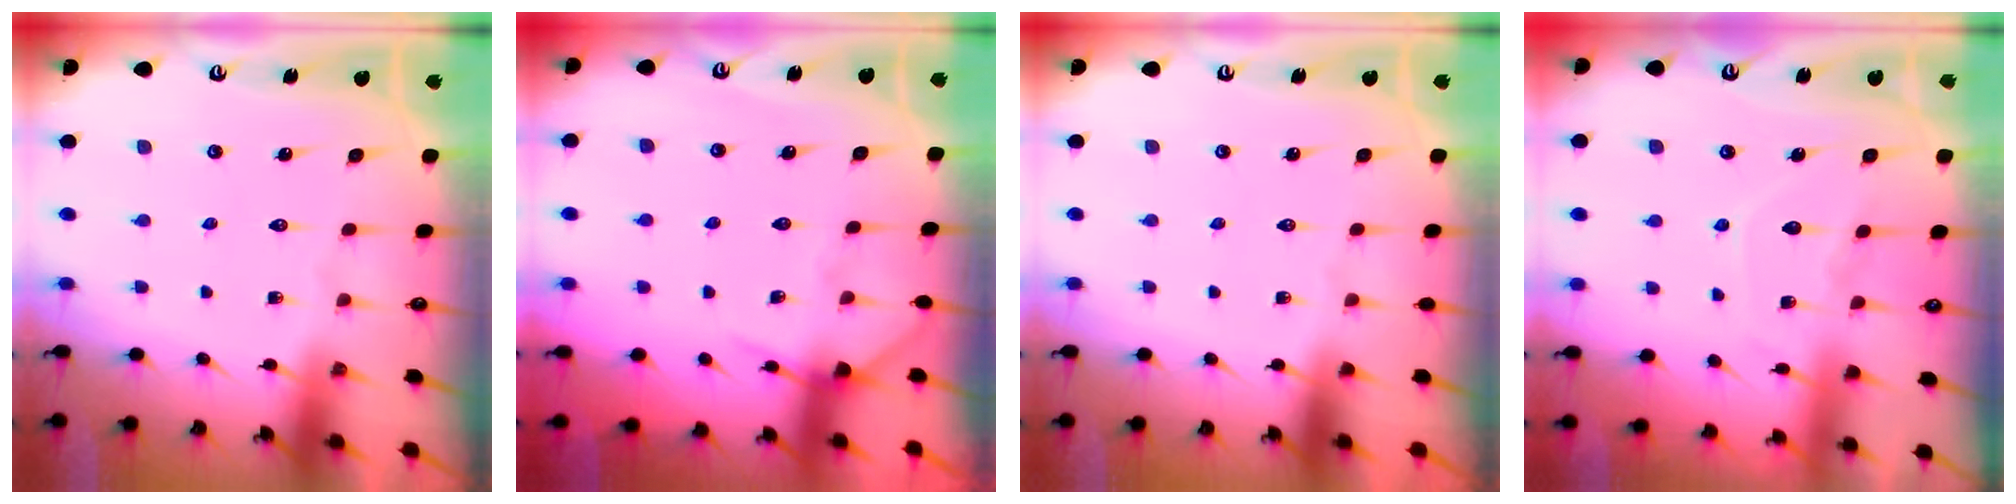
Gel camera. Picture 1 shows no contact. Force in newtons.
{"total": 6.0, "press": 5.9, "slide": 0.8}
{"total": 0.0}
{"total": 7.3, "press": 7.2, "slide": 0.7}